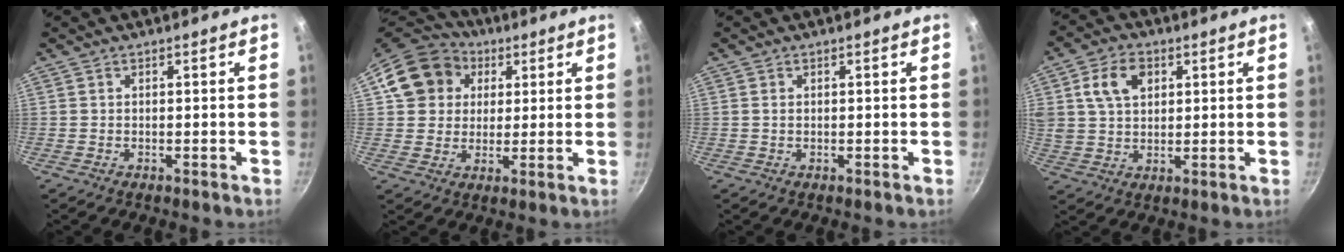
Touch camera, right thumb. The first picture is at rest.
{"total": 13.9, "force": [4.2, 12.0, 5.6], "torque": [-0.087, 0.024, 0.064]}
{"total": 0.6, "force": [0.1, 0.4, 0.4], "torque": [-0.008, 0.000, 0.003]}
{"total": 9.2, "force": [3.2, 6.5, 5.7], "torque": [-0.090, 0.000, 0.054]}